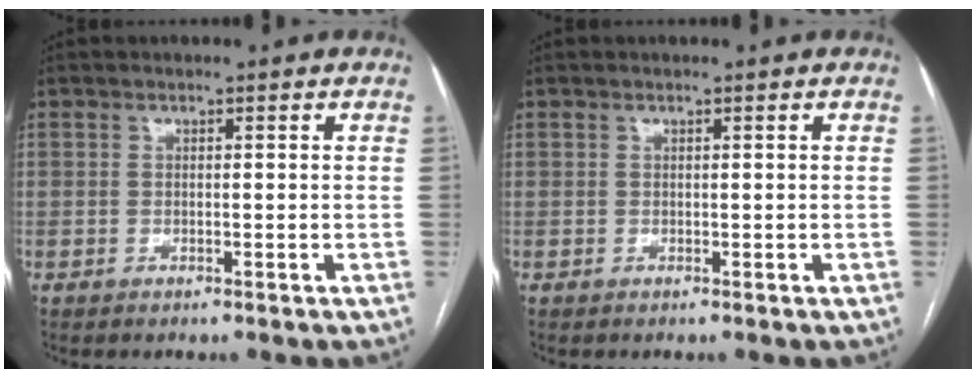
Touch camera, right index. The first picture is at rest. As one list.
[{"total": 0.0}]